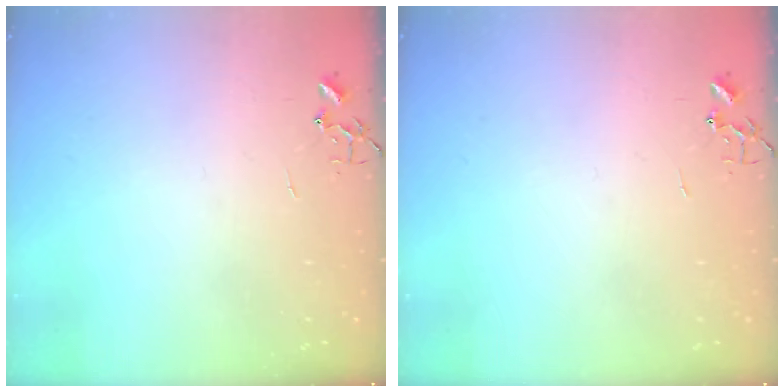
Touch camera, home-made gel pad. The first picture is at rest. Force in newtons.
{"total": 0.0}